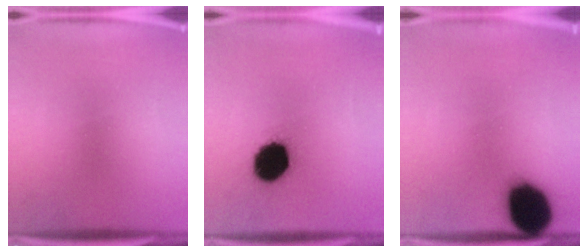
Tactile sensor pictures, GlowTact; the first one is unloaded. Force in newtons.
{"total": 15.6}
{"total": 14.7}